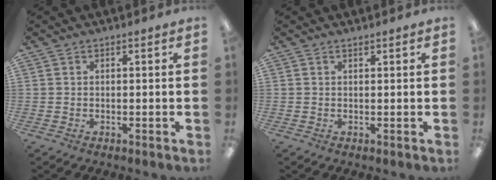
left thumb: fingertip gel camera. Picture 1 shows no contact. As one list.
[{"total": 0.6, "force": [0.6, 0.1, 0.0], "torque": [-0.001, 0.000, 0.011]}]